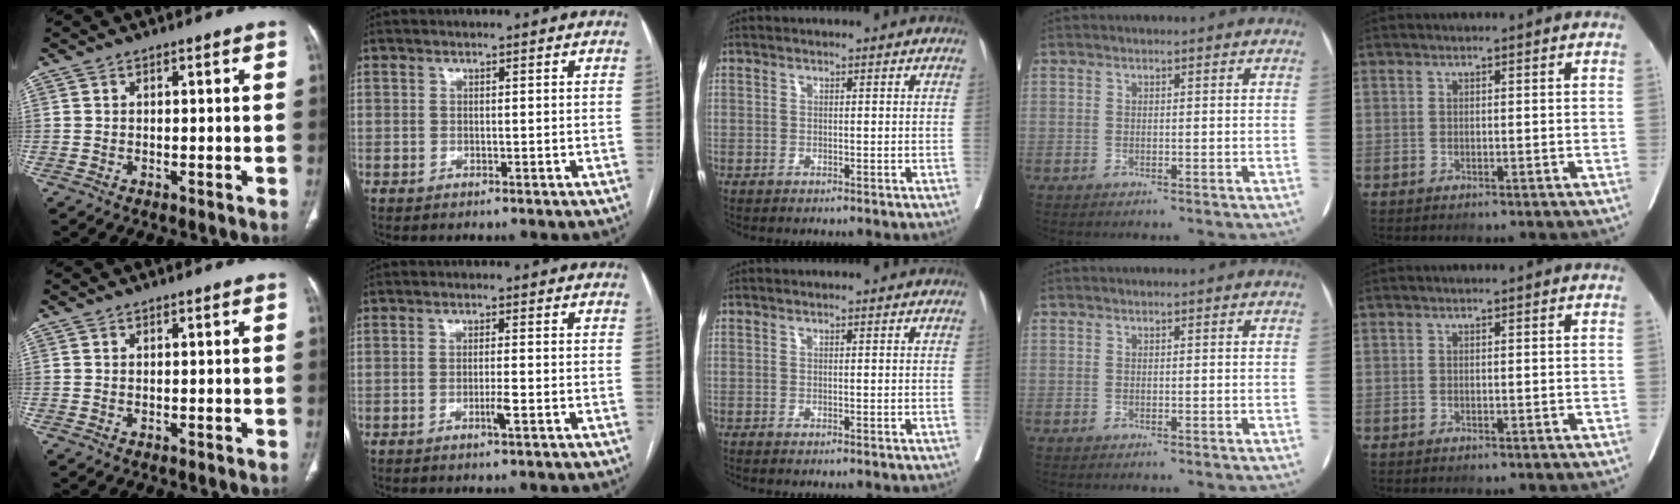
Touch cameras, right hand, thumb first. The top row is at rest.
{"index": {"total": 2.2, "force": [-0.8, -0.1, 2.1], "torque": [-0.039, -0.003, -0.015]}}